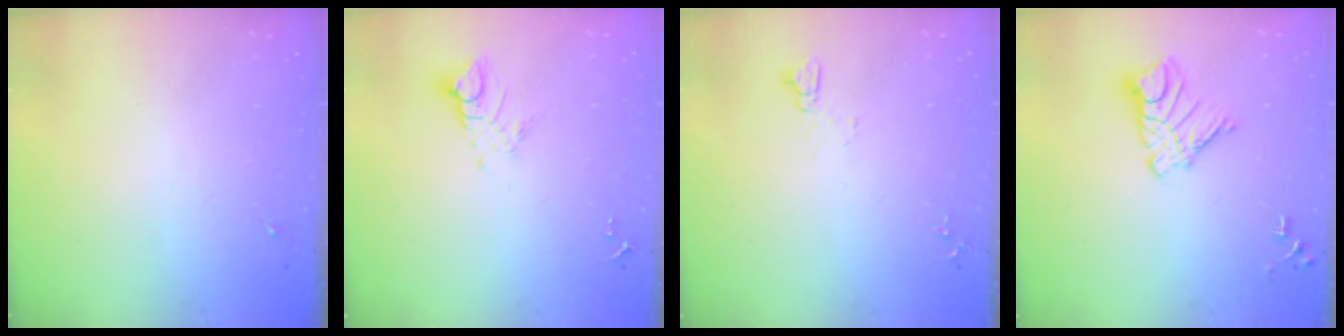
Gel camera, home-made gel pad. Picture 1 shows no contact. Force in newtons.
{"total": 6.2, "press": 6.2, "slide": 0.5}
{"total": 4.1, "press": 4.1, "slide": 0.4}
{"total": 11.1, "press": 11.0, "slide": 1.0}